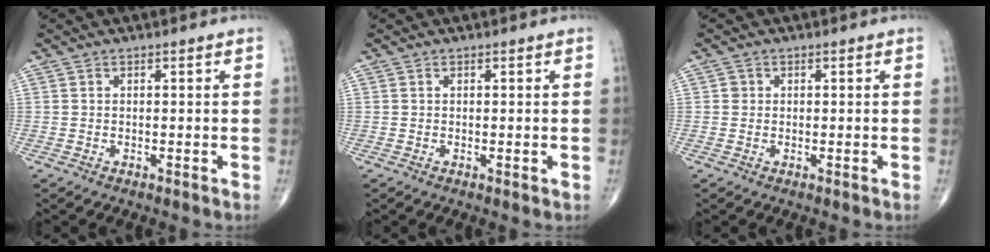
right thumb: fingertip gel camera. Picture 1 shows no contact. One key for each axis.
{"total": 0.6, "fx": 0.0, "fy": 0.2, "fz": 0.5, "tx": -0.007, "ty": -0.003, "tz": 0.000}
{"total": 1.2, "fx": 0.1, "fy": 1.2, "fz": 0.2, "tx": 0.004, "ty": 0.002, "tz": 0.000}